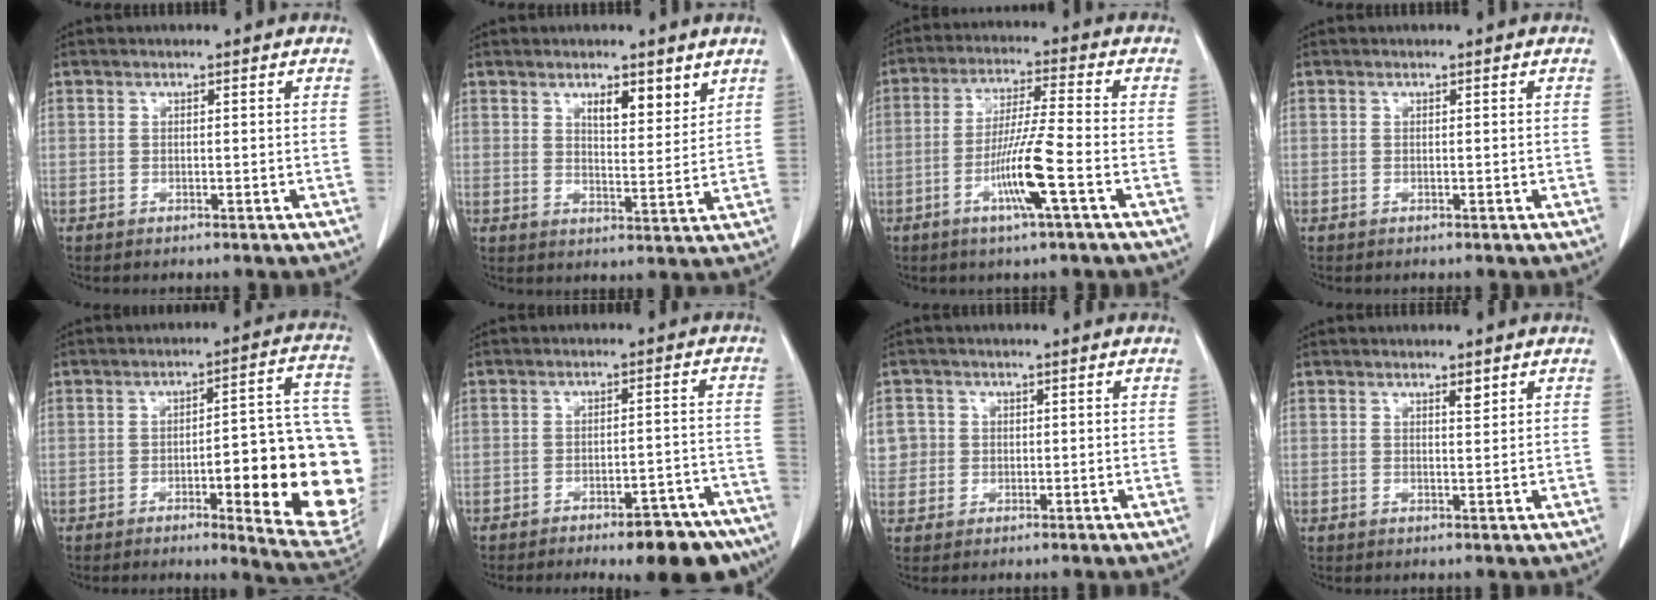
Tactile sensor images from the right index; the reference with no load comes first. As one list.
[{"total": 5.1, "force": [3.4, 1.7, 3.4], "torque": [-0.054, -0.007, 0.055]}, {"total": 9.4, "force": [-3.4, -0.5, 8.7], "torque": [-0.168, -0.011, -0.067]}, {"total": 0.0}, {"total": 21.6, "force": [-4.1, 3.8, 20.9], "torque": [-0.167, 0.025, -0.036]}, {"total": 12.6, "force": [-9.6, 3.2, 7.5], "torque": [-0.052, 0.024, -0.124]}, {"total": 4.2, "force": [0.7, 4.1, 0.3], "torque": [0.006, 0.010, 0.016]}, {"total": 1.2, "force": [0.8, 0.3, 0.8], "torque": [-0.017, -0.006, 0.013]}]